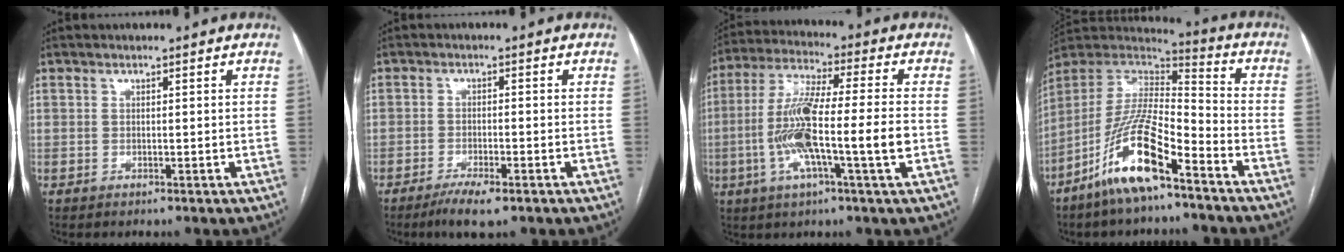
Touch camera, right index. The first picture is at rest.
{"total": 4.9, "force": [-3.3, 0.8, 3.6], "torque": [-0.067, -0.009, -0.054]}
{"total": 14.1, "force": [-2.7, 0.5, 13.8], "torque": [-0.269, 0.002, -0.056]}
{"total": 15.4, "force": [-9.4, 3.3, 11.8], "torque": [-0.234, -0.004, -0.174]}